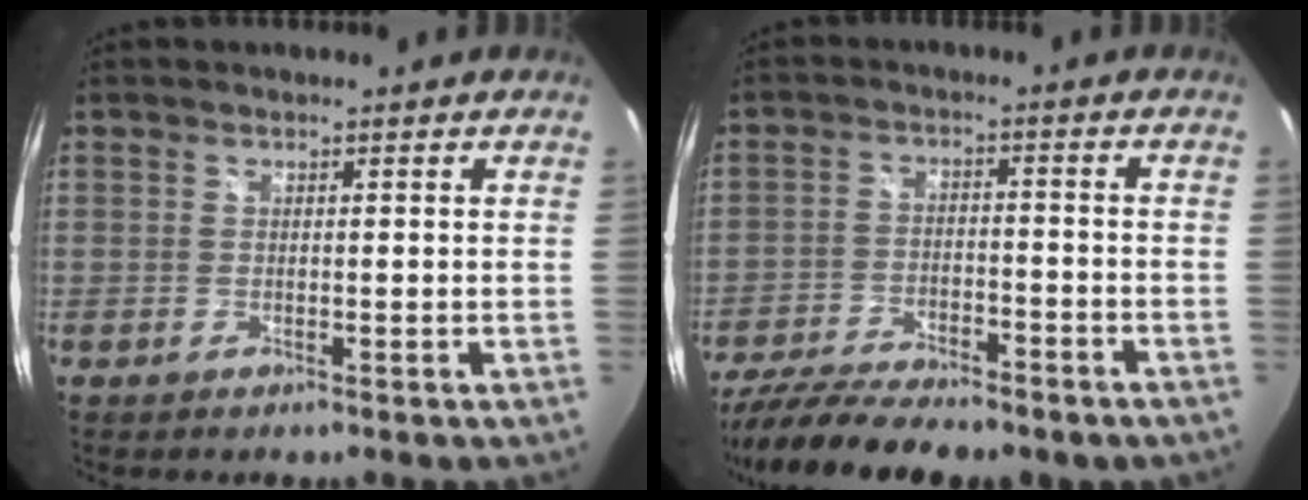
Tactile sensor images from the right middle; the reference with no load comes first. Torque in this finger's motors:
{"motor_torque": [1.08, -1.05, 0.51, 0.18]}